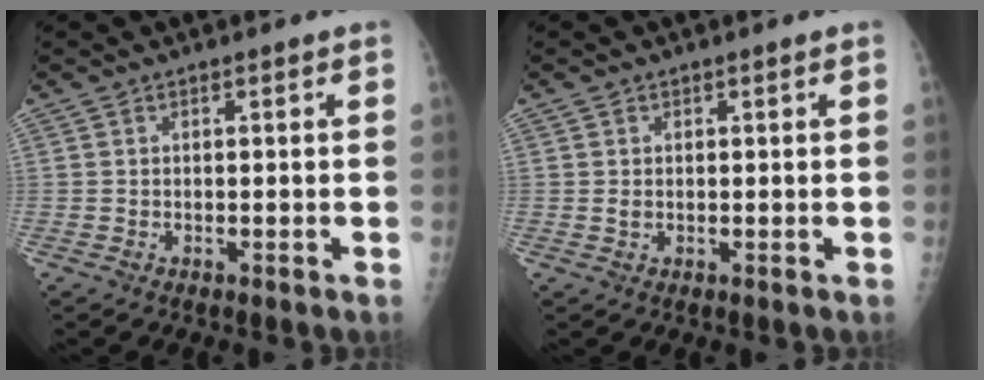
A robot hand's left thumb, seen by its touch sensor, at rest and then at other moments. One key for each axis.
{"total": 0.9, "fx": 0.2, "fy": 0.8, "fz": 0.4, "tx": 0.000, "ty": 0.001, "tz": 0.003}